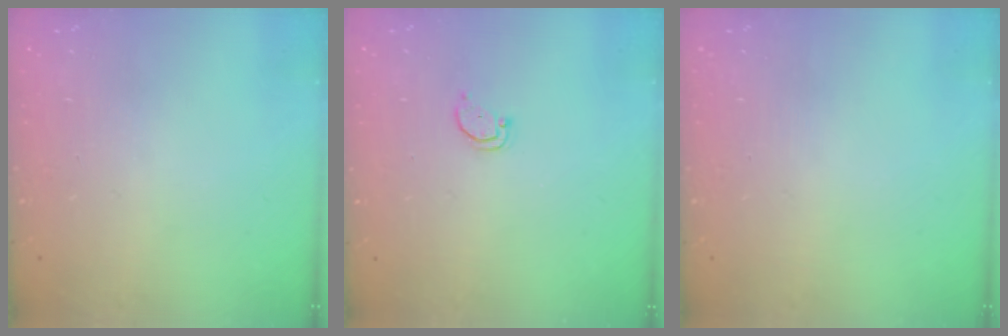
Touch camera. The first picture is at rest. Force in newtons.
{"total": 1.8, "press": 1.8, "slide": 0.1}
{"total": 0.0}